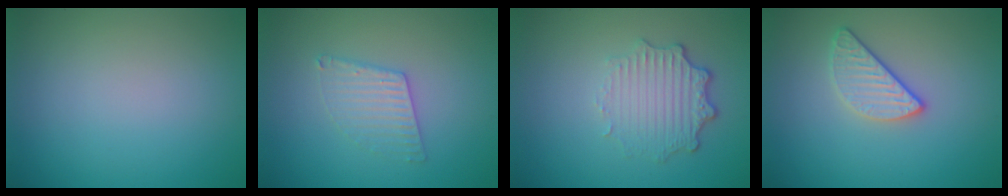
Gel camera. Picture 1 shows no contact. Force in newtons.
{"total": 2.5, "press": 2.5, "slide": 0.2}
{"total": 3.6, "press": 2.8, "slide": 2.2}
{"total": 2.5, "press": 2.3, "slide": 1.0}